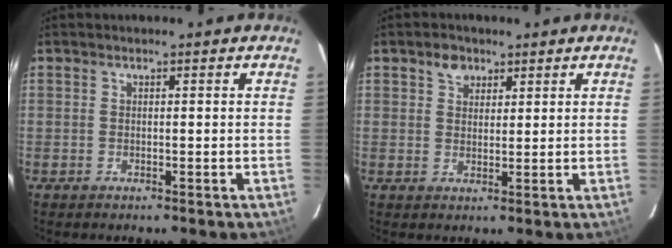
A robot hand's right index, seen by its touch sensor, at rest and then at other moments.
{"total": 3.3, "force": [2.0, 2.4, 1.1], "torque": [-0.012, 0.010, 0.034]}